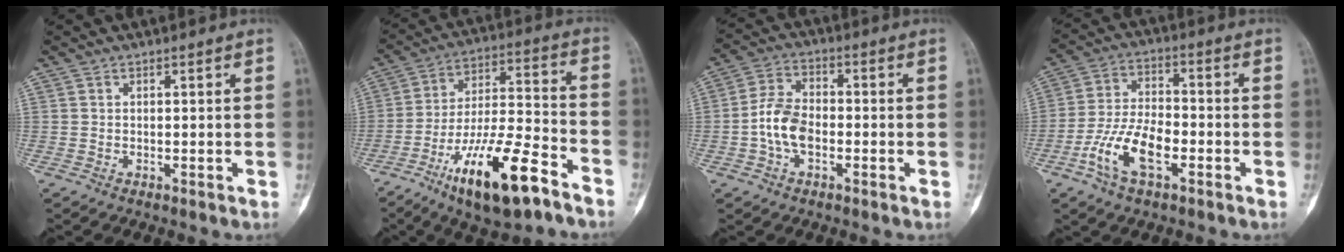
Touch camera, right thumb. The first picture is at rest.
{"total": 19.3, "force": [-11.2, 5.3, 14.8], "torque": [-0.268, 0.063, -0.193]}
{"total": 7.9, "force": [-2.1, 5.0, 5.8], "torque": [-0.110, 0.025, -0.049]}
{"total": 10.7, "force": [-4.5, 4.6, 8.6], "torque": [-0.175, 0.024, -0.088]}